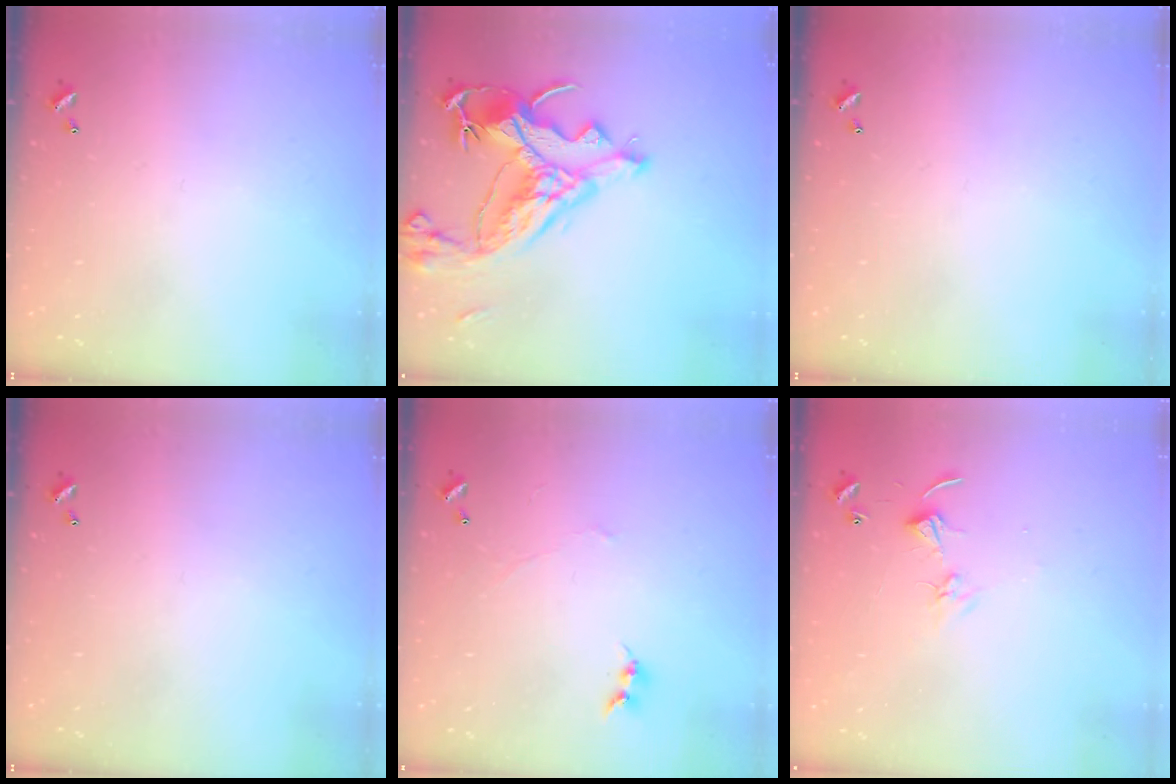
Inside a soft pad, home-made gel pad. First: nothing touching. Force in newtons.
{"total": 14.9, "press": 14.7, "slide": 2.3}
{"total": 0.0}
{"total": 0.0}
{"total": 1.5, "press": 1.4, "slide": 0.5}
{"total": 4.2, "press": 4.2, "slide": 0.5}